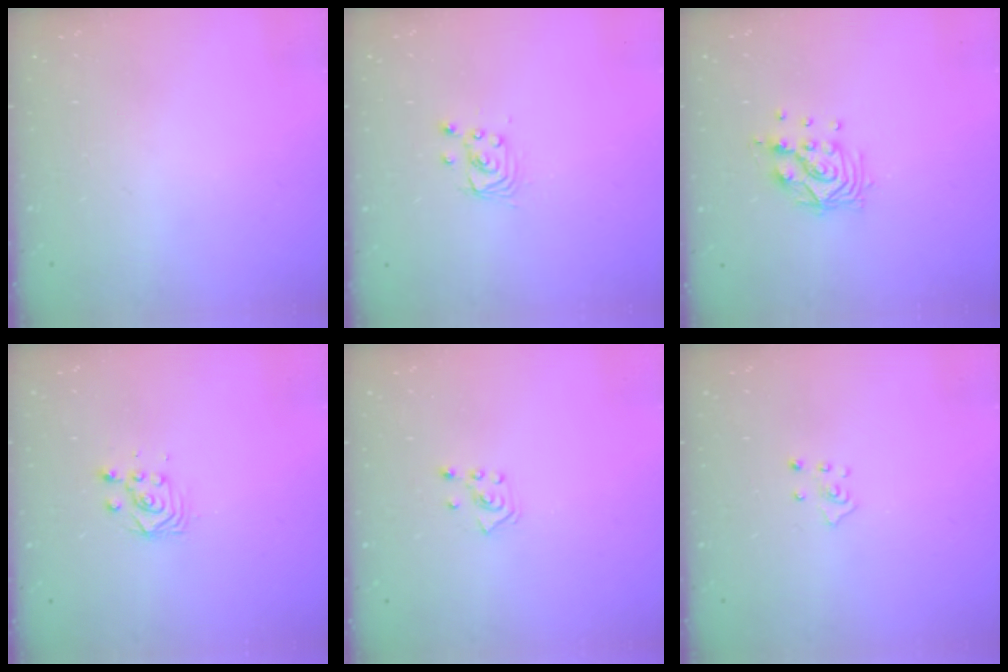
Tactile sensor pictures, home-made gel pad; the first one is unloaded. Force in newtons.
{"total": 2.9, "press": 2.9, "slide": 0.1}
{"total": 9.8, "press": 9.8, "slide": 0.7}
{"total": 3.0, "press": 3.0, "slide": 0.2}
{"total": 2.8, "press": 2.7, "slide": 0.7}
{"total": 3.7, "press": 3.6, "slide": 0.4}